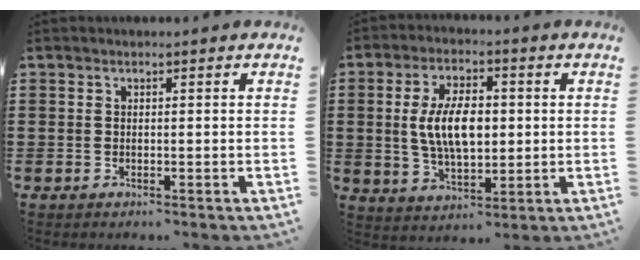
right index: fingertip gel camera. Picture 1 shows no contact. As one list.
[{"total": 9.0, "force": [0.4, 4.4, 7.8], "torque": [-0.161, 0.003, 0.001]}]